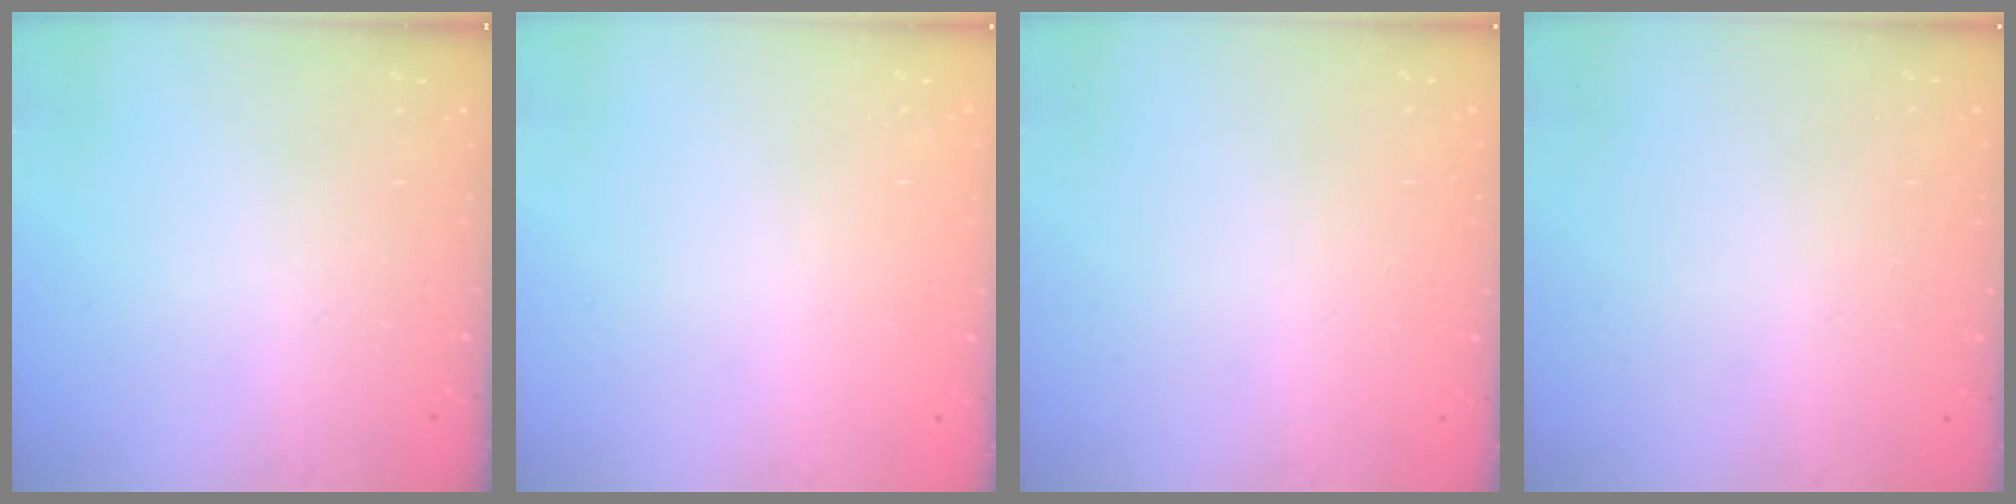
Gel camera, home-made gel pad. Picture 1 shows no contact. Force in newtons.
{"total": 0.0}
{"total": 0.0}
{"total": 0.5, "press": 0.5, "slide": 0.1}